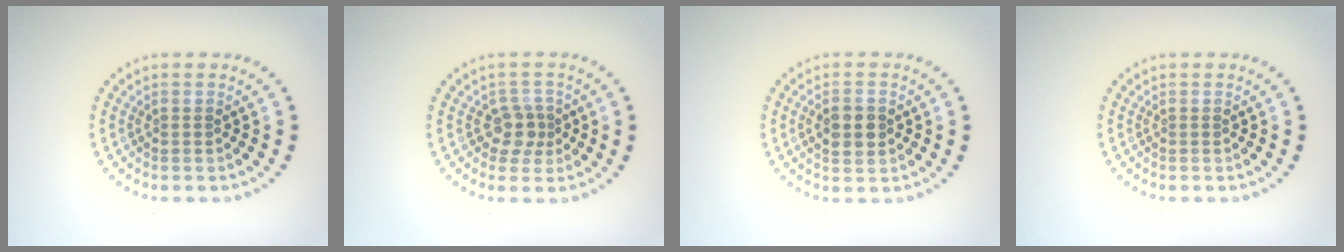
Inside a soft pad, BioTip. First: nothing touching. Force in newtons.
{"total": 2.4, "press": 1.9, "slide": 1.4}
{"total": 2.9, "press": 2.9, "slide": 0.1}
{"total": 0.0}